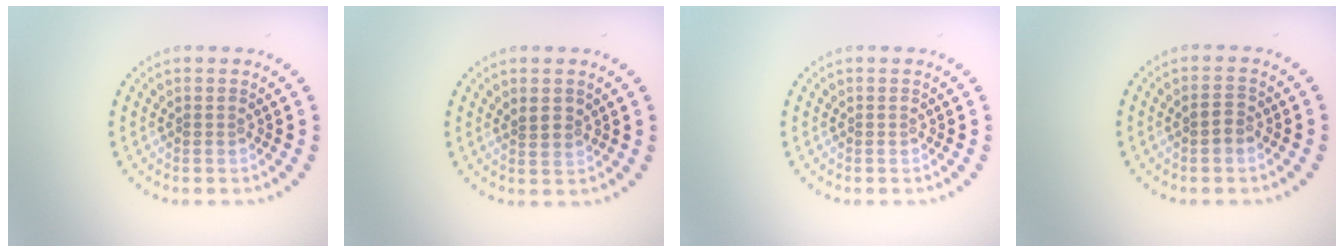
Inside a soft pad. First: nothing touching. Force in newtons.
{"total": 1.6, "press": 1.4, "slide": 0.6}
{"total": 0.0}
{"total": 1.6, "press": 1.6, "slide": 0.3}